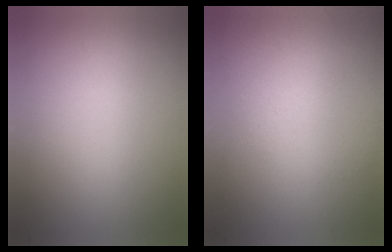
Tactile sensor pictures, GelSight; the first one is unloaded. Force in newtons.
{"total": 1.3}